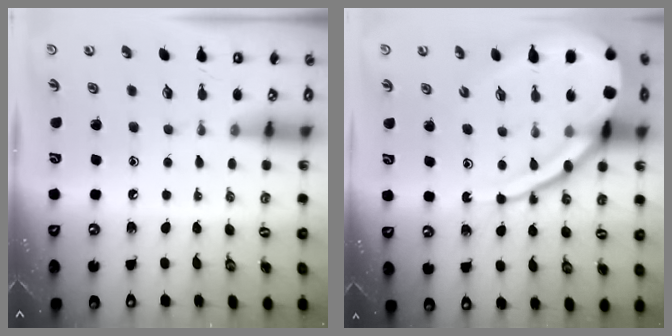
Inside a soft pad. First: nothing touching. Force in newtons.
{"total": 19.1, "press": 18.9, "slide": 2.0}